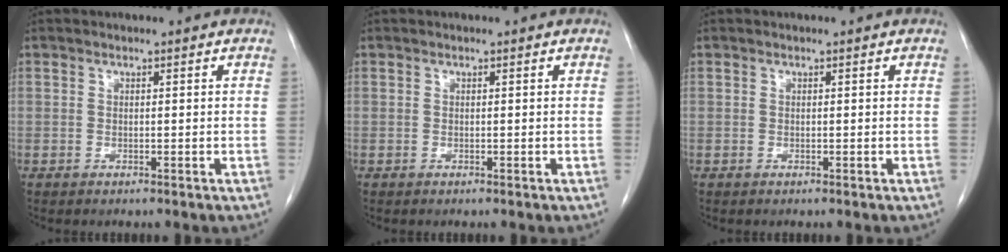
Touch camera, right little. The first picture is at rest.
{"total": 0.0}
{"total": 0.0}